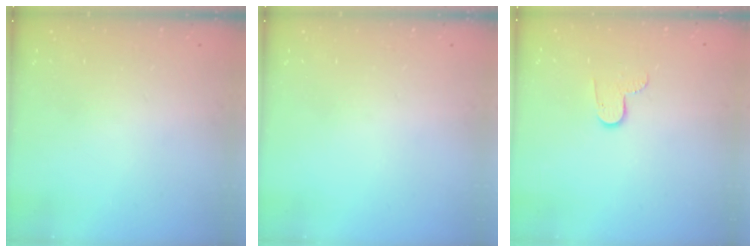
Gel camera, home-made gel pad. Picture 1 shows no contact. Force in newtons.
{"total": 0.0}
{"total": 5.8, "press": 5.8, "slide": 0.5}